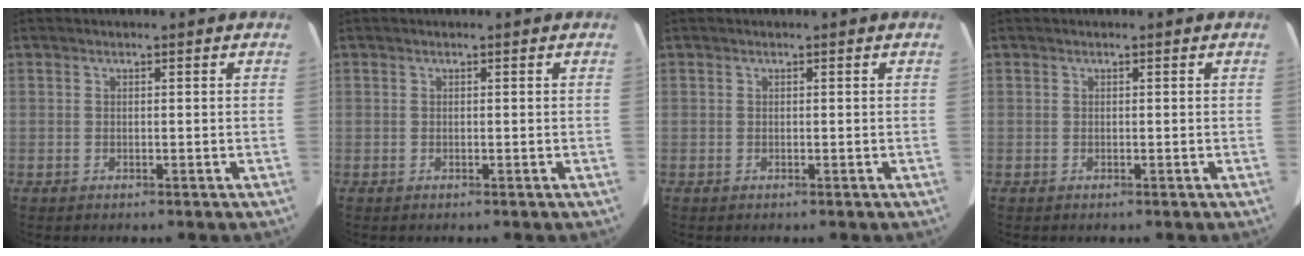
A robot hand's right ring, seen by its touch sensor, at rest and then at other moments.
{"total": 0.0}
{"total": 0.0}
{"total": 0.0}